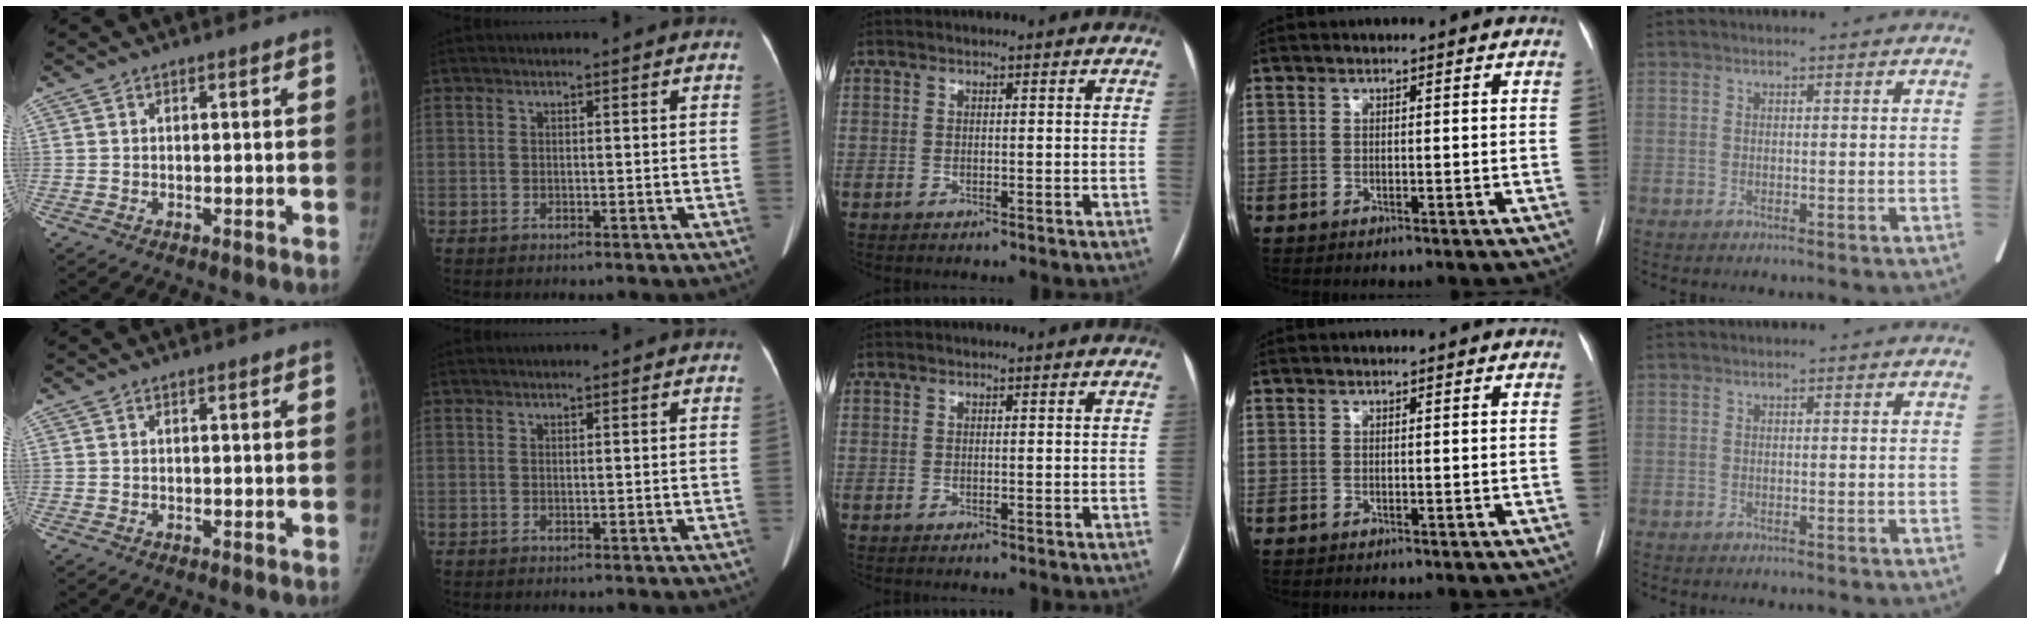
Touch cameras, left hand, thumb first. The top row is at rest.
{}